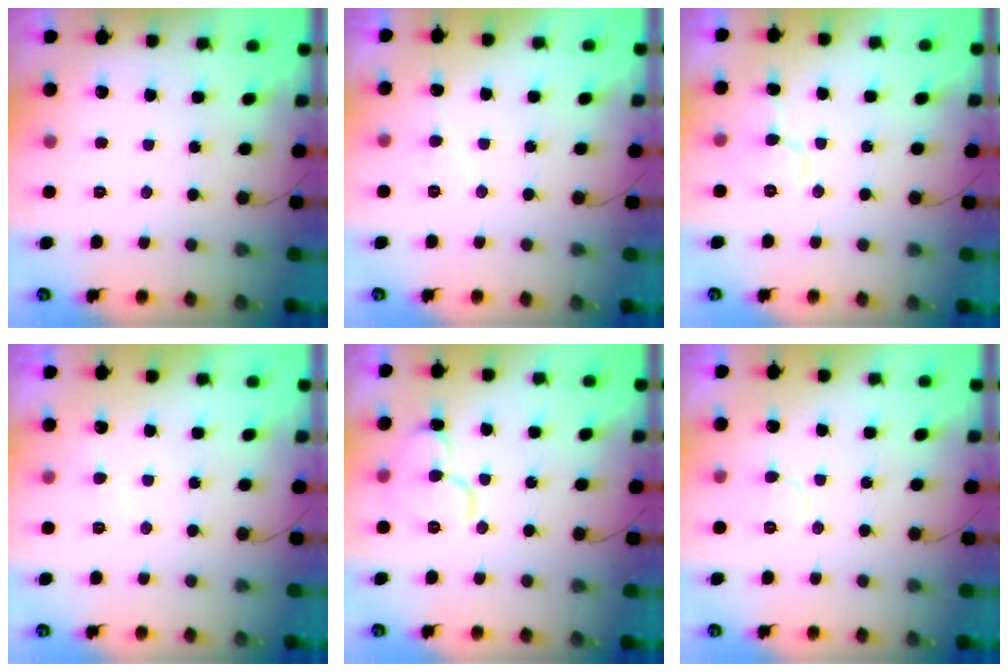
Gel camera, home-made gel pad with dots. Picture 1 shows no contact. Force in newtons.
{"total": 6.1, "press": 6.1, "slide": 0.5}
{"total": 6.6, "press": 6.6, "slide": 0.6}
{"total": 4.4, "press": 4.3, "slide": 0.3}
{"total": 11.2, "press": 11.1, "slide": 1.2}
{"total": 5.8, "press": 5.8, "slide": 0.5}